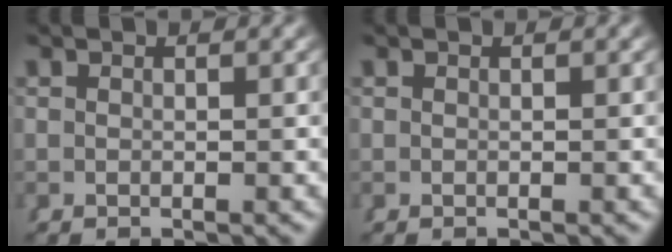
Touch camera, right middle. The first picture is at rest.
{"total": 0.0}